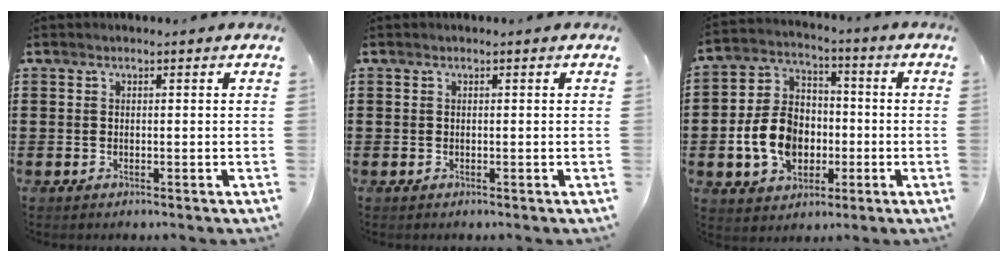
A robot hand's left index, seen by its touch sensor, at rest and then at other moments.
{"total": 0.0}
{"total": 10.0, "force": [-2.1, 7.8, 5.9], "torque": [-0.139, 0.018, -0.039]}